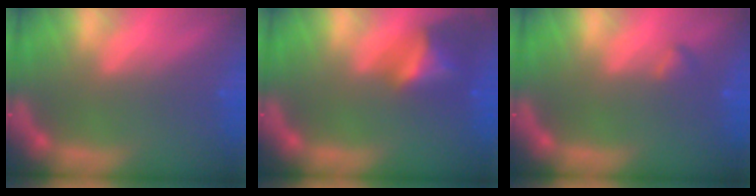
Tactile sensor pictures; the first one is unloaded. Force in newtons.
{"total": 4.9}
{"total": 0.9}